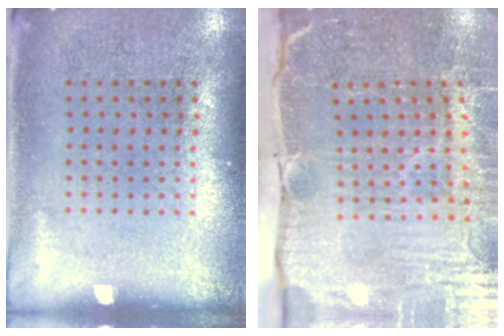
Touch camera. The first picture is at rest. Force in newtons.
{"total": 5.2, "press": 4.4, "slide": 2.7}